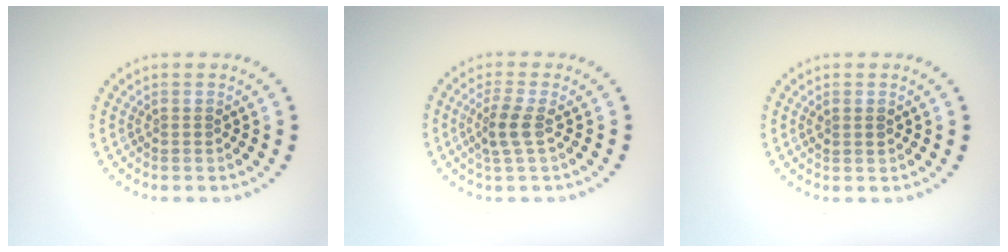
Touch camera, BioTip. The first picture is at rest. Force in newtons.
{"total": 2.3, "press": 2.0, "slide": 1.1}
{"total": 0.9, "press": 0.8, "slide": 0.2}